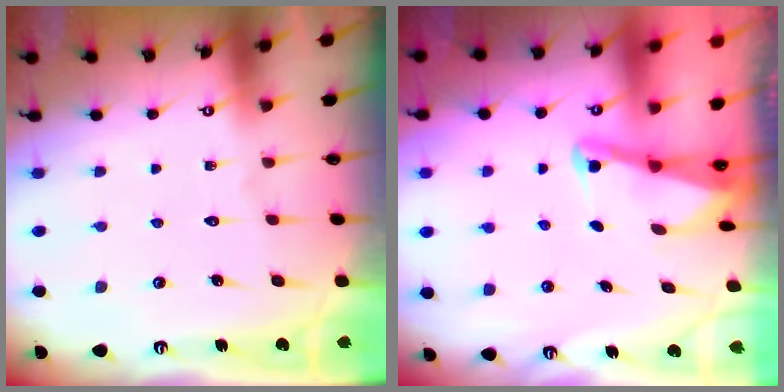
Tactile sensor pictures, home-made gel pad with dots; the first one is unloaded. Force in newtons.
{"total": 2.3, "press": 2.2, "slide": 0.4}